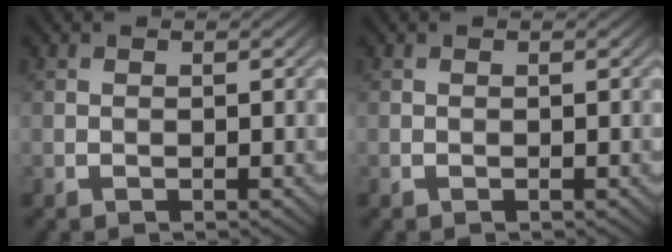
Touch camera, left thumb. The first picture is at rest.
{"total": 0.0}